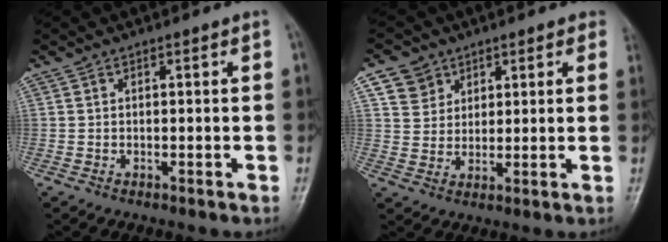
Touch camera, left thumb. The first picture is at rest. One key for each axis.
{"total": 7.8, "fx": 4.5, "fy": 6.3, "fz": 0.7, "tx": 0.036, "ty": -0.020, "tz": 0.074}